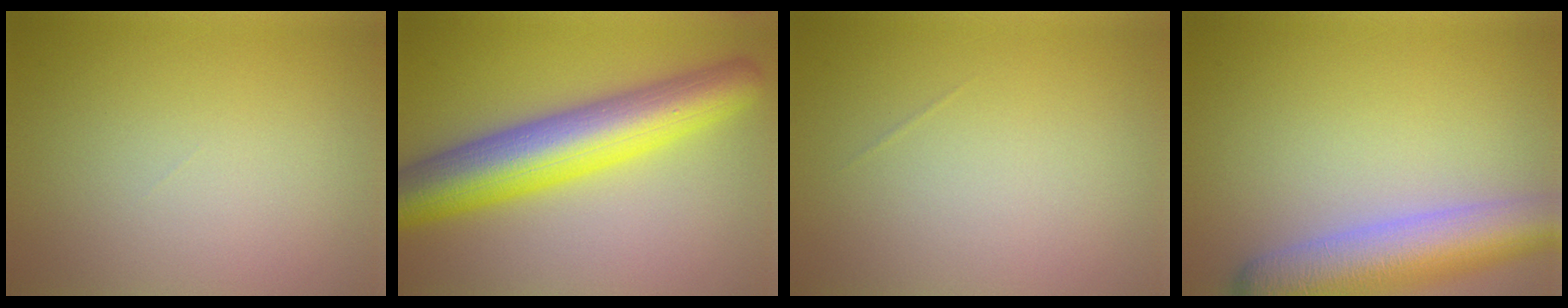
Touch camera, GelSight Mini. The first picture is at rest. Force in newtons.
{"total": 10.1, "press": 10.1, "slide": 0.2}
{"total": 0.0}
{"total": 8.3, "press": 8.2, "slide": 0.7}